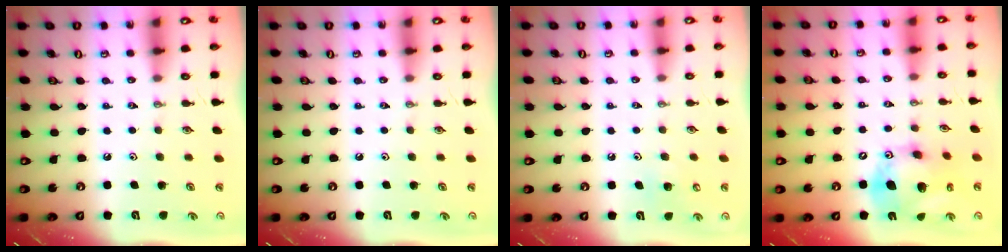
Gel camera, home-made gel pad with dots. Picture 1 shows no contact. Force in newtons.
{"total": 0.0}
{"total": 6.5, "press": 6.4, "slide": 0.7}
{"total": 16.7, "press": 16.4, "slide": 2.9}